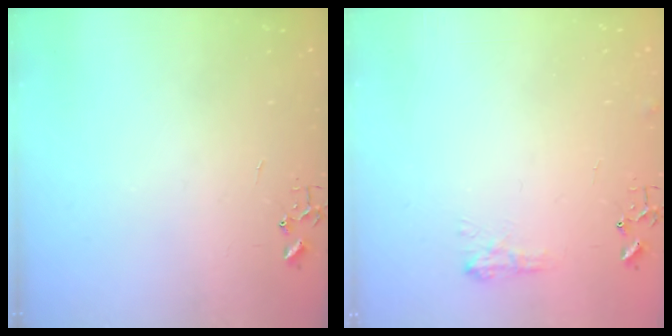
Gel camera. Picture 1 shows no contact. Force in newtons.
{"total": 8.0, "press": 7.9, "slide": 0.7}